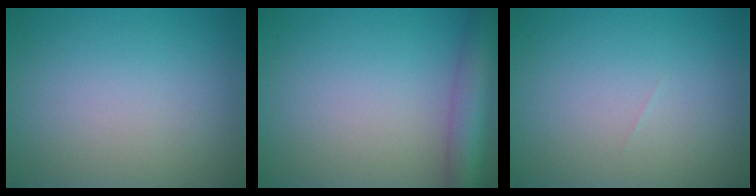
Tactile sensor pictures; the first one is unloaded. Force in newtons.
{"total": 5.9, "press": 5.9, "slide": 0.4}
{"total": 0.0}